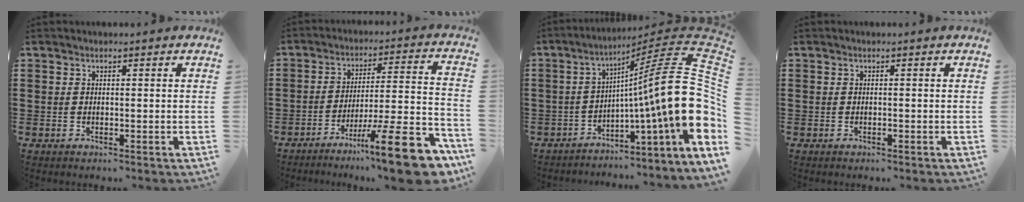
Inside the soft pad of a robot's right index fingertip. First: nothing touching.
{"total": 15.3, "force": [-10.2, 1.5, 11.3], "torque": [-0.150, 0.036, -0.171]}
{"total": 17.9, "force": [0.0, 3.3, 17.6], "torque": [-0.272, -0.046, -0.019]}
{"total": 0.0}